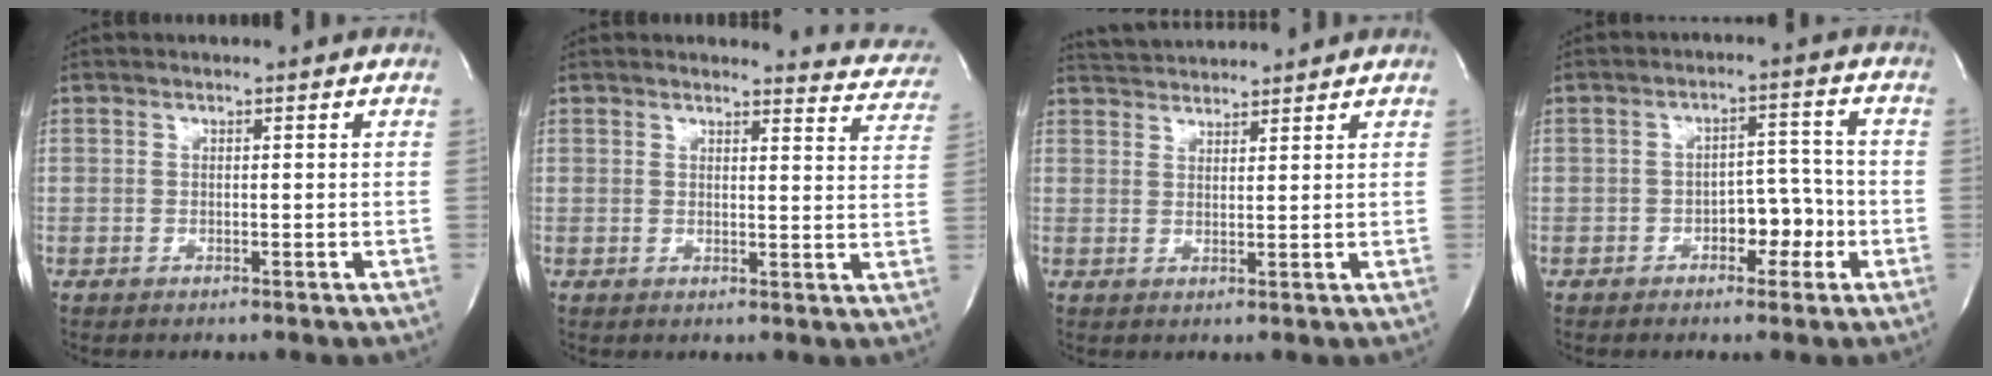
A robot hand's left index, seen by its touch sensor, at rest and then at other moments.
{"total": 7.6, "force": [7.4, 1.3, 0.0], "torque": [0.023, -0.058, 0.049]}
{"total": 5.2, "force": [5.2, 0.4, 0.8], "torque": [-0.022, 0.027, 0.085]}
{"total": 5.2, "force": [-2.8, 2.7, 3.5], "torque": [-0.043, 0.011, -0.044]}